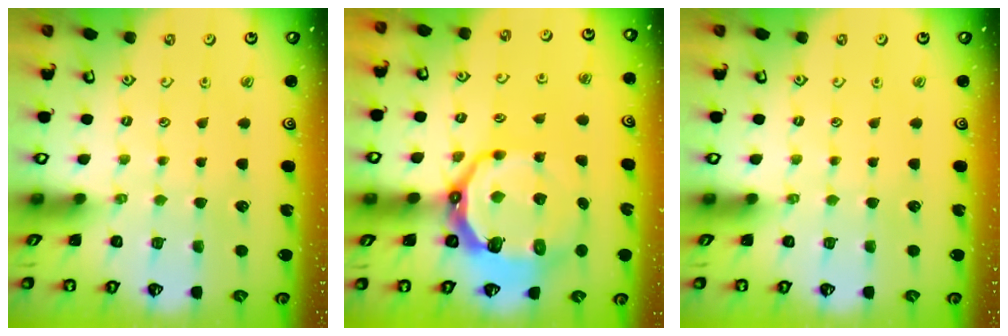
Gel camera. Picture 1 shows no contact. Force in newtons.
{"total": 12.8, "press": 11.8, "slide": 4.8}
{"total": 0.0}